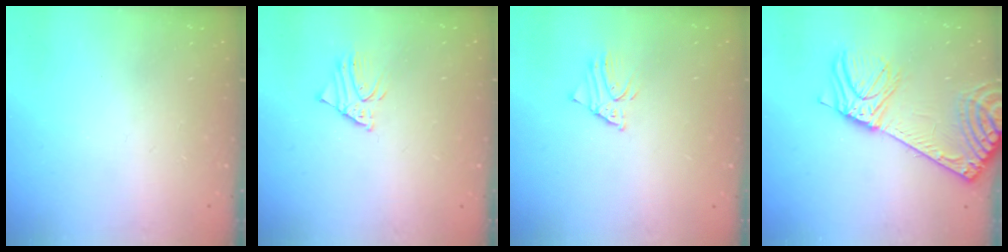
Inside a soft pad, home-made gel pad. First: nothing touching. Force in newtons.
{"total": 2.0, "press": 2.0, "slide": 0.1}
{"total": 2.5, "press": 2.5, "slide": 0.2}
{"total": 18.3, "press": 17.8, "slide": 4.3}